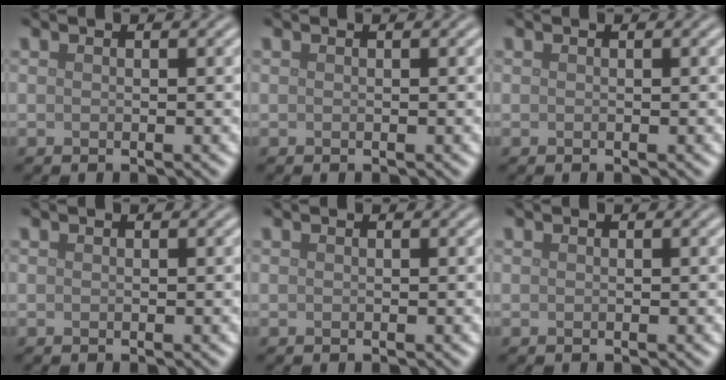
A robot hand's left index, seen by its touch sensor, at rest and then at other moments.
{"total": 0.0}
{"total": 0.0}
{"total": 0.0}
{"total": 0.0}
{"total": 0.0}